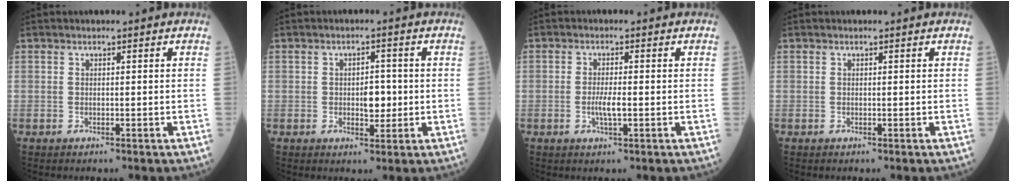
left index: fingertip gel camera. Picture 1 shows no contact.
{"total": 3.4, "force": [-0.7, 1.8, 2.8], "torque": [-0.038, -0.002, -0.007]}
{"total": 2.7, "force": [-0.9, 0.4, 2.5], "torque": [-0.055, -0.007, -0.016]}
{"total": 0.0}